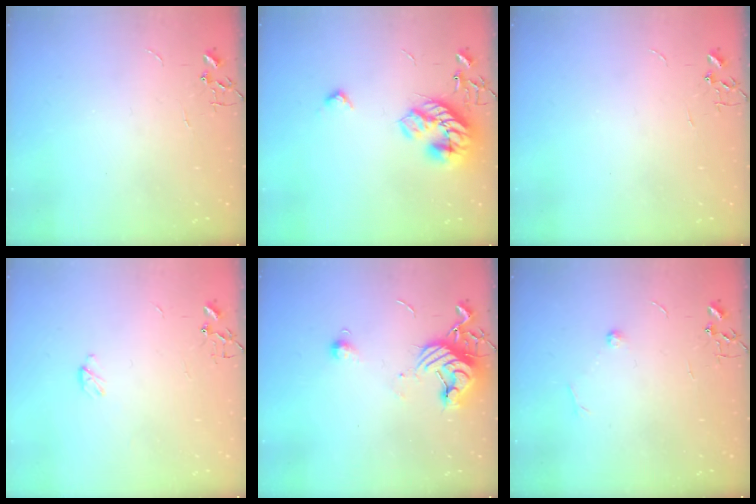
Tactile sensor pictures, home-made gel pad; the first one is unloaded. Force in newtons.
{"total": 16.7, "press": 16.7, "slide": 0.6}
{"total": 0.0}
{"total": 3.3, "press": 3.2, "slide": 0.5}
{"total": 11.4, "press": 11.3, "slide": 1.2}
{"total": 5.6, "press": 5.5, "slide": 1.1}